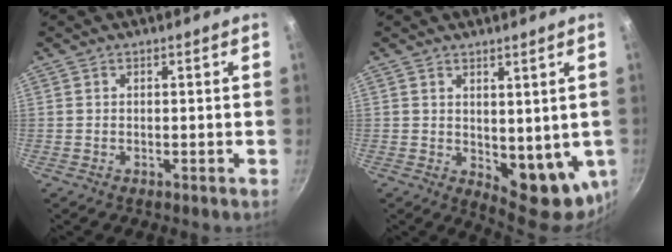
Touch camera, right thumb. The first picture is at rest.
{"total": 11.5, "force": [0.3, 5.7, 9.9], "torque": [-0.098, -0.021, 0.021]}